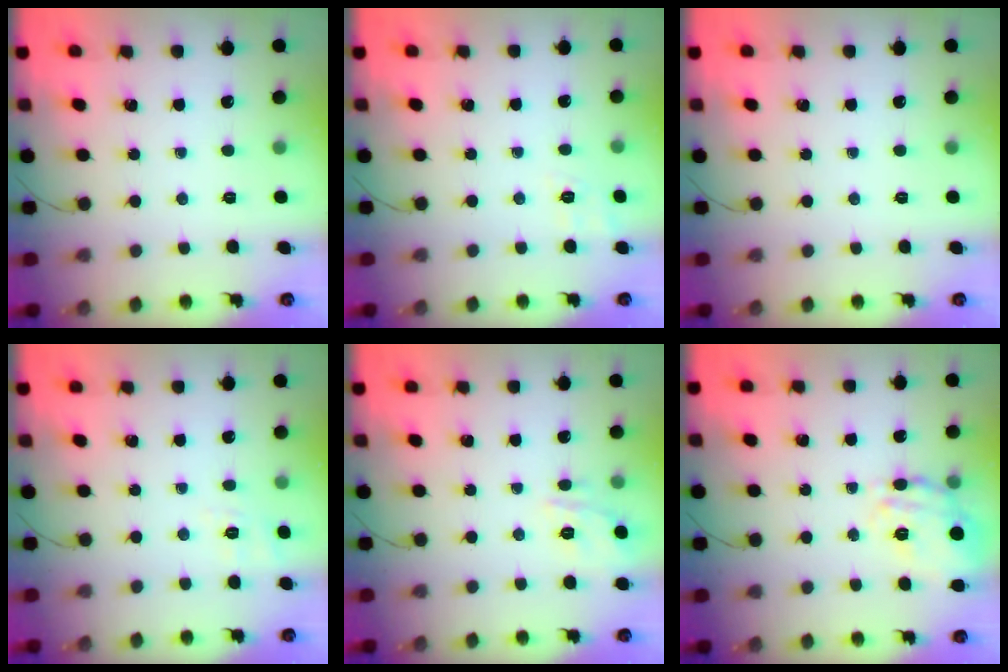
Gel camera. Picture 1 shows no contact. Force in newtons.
{"total": 2.8, "press": 2.1, "slide": 1.9}
{"total": 0.0}
{"total": 2.6, "press": 1.5, "slide": 2.1}
{"total": 11.6, "press": 11.6, "slide": 1.0}
{"total": 10.4, "press": 10.3, "slide": 1.6}